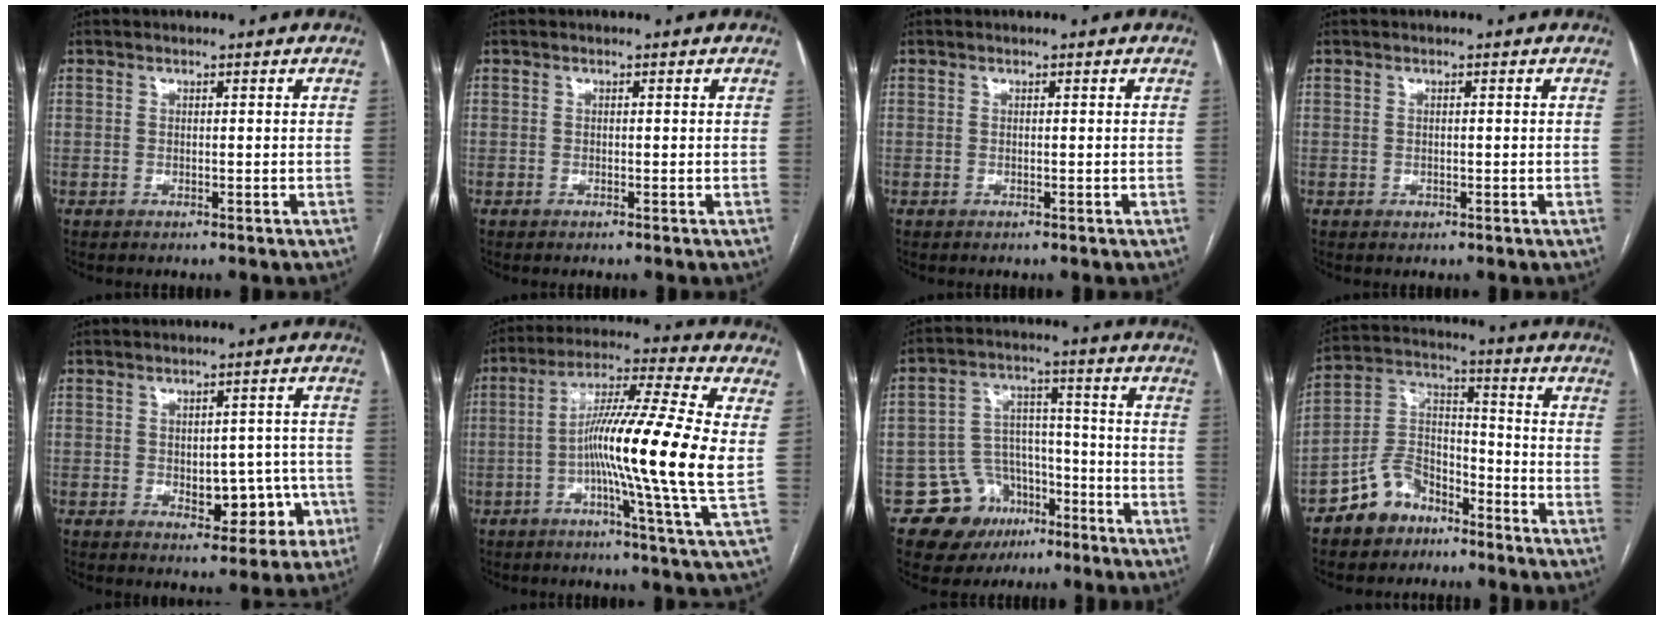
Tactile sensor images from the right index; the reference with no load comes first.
{"total": 0.0}
{"total": 0.0}
{"total": 0.6, "force": [-0.1, 0.5, 0.2], "torque": [-0.004, 0.001, 0.001]}
{"total": 9.0, "force": [-3.1, 5.1, 6.7], "torque": [-0.063, 0.031, -0.026]}
{"total": 16.8, "force": [-1.0, -1.3, 16.7], "torque": [-0.285, -0.005, -0.036]}
{"total": 9.9, "force": [-6.0, 7.6, 2.1], "torque": [-0.036, 0.044, -0.089]}
{"total": 9.5, "force": [-6.8, 5.8, 3.4], "torque": [-0.075, 0.026, -0.126]}